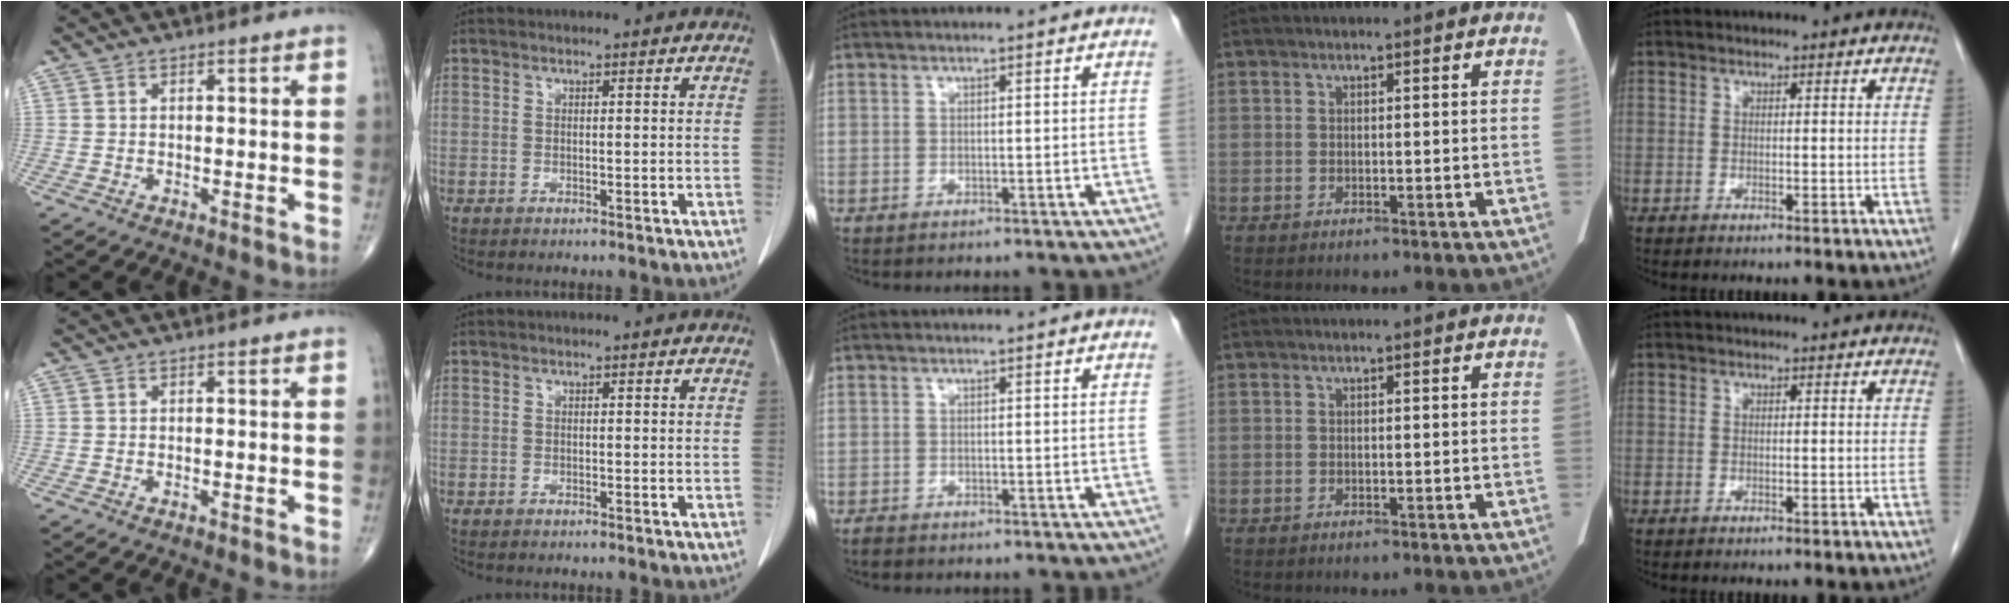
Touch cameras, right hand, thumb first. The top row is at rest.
{"middle": {"total": 1.0, "force": [-0.9, 0.4, 0.3], "torque": [-0.013, -0.001, -0.015]}}